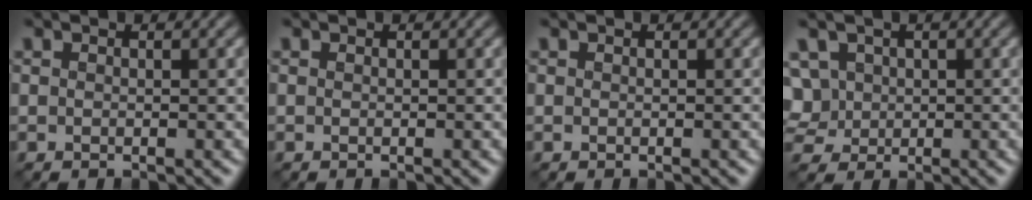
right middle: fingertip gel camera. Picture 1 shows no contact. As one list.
[{"total": 0.0}, {"total": 0.0}, {"total": 6.0, "force": [1.8, 4.8, 3.1], "torque": [-0.079, 0.025, 0.024]}]